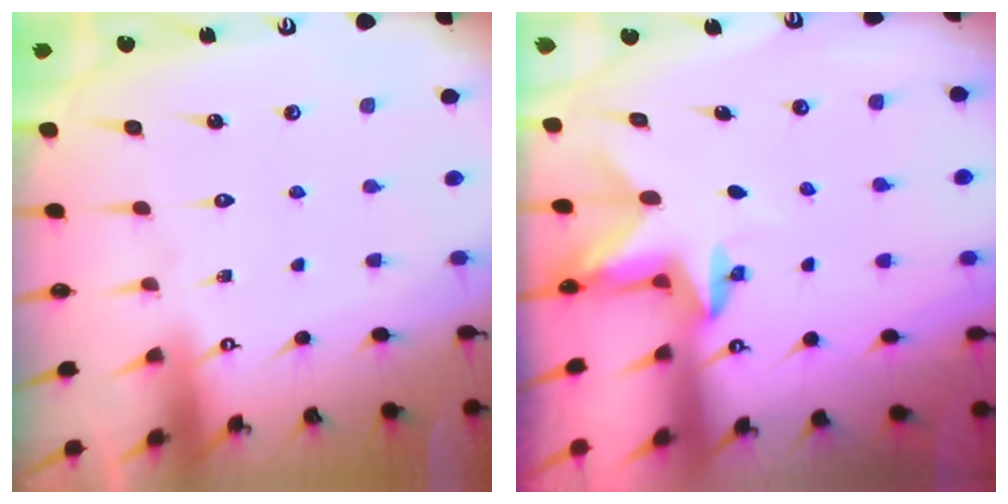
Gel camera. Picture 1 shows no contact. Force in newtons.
{"total": 2.6, "press": 2.5, "slide": 0.4}